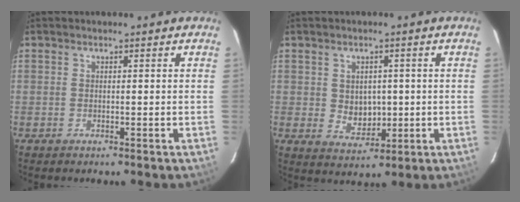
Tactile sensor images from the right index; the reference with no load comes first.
{"total": 5.4, "force": [0.2, 4.4, 3.1], "torque": [-0.052, 0.000, 0.016]}